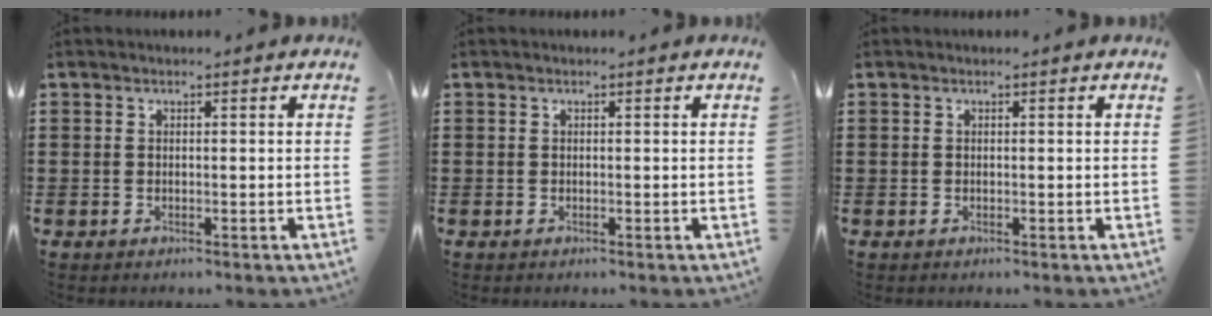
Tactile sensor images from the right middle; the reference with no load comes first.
{"total": 0.0}
{"total": 0.0}